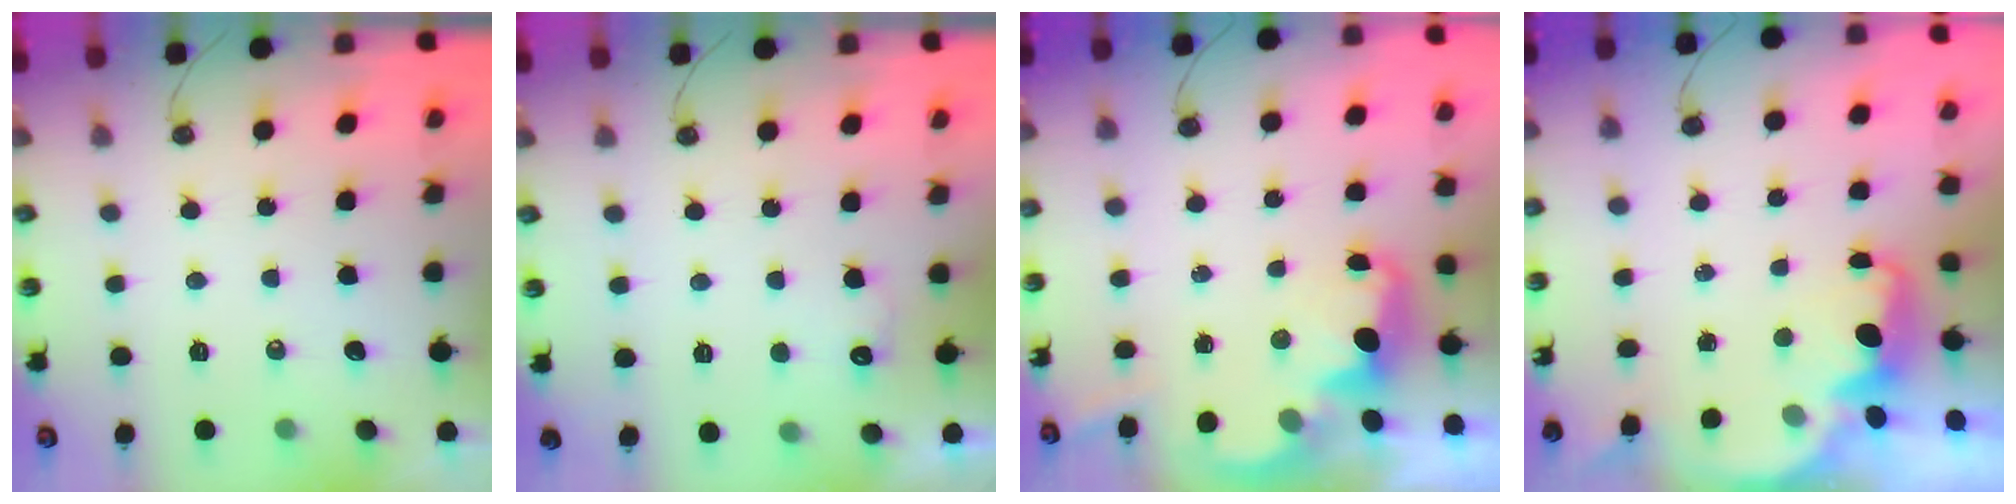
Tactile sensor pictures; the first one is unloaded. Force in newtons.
{"total": 4.8, "press": 4.7, "slide": 1.2}
{"total": 2.6, "press": 2.6, "slide": 0.4}
{"total": 2.2, "press": 2.1, "slide": 0.6}